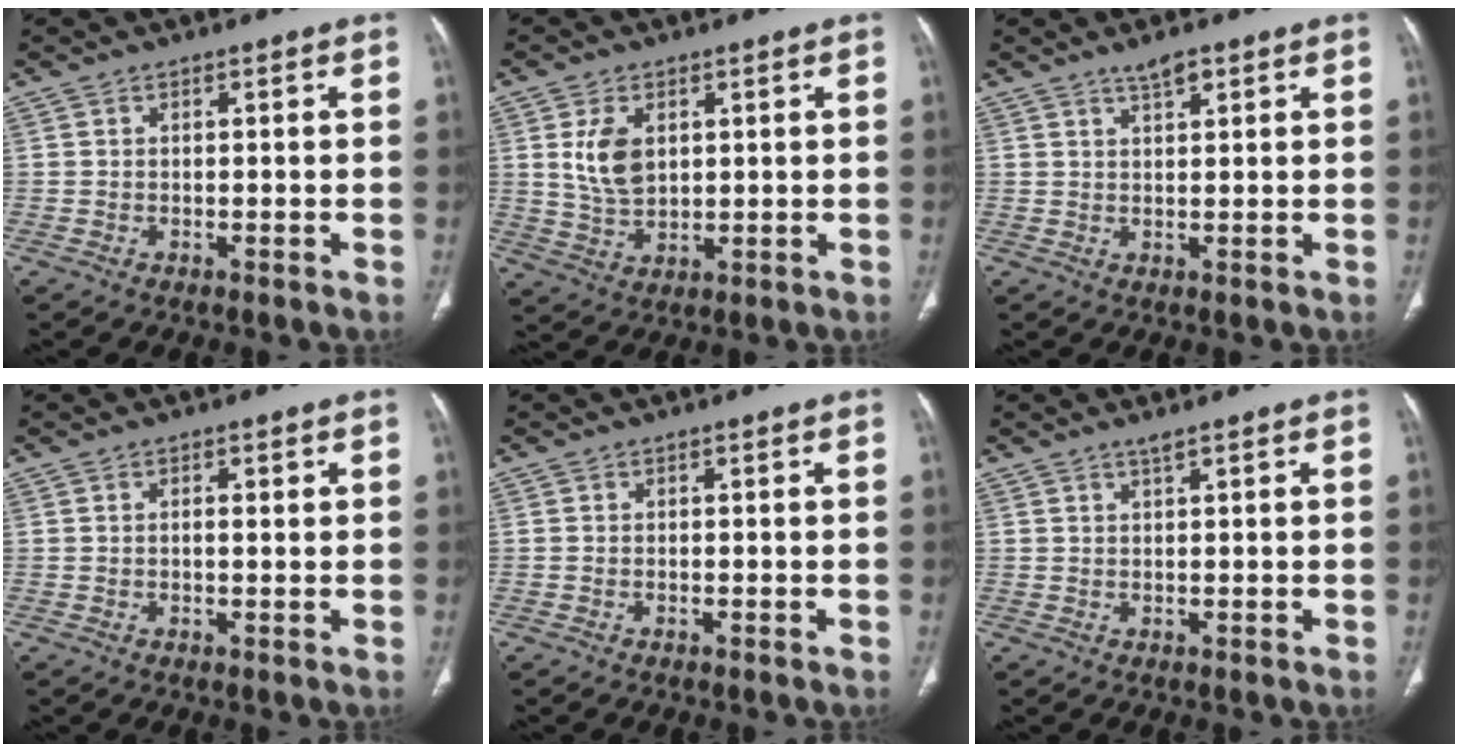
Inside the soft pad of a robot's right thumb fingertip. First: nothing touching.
{"total": 7.1, "force": [1.9, 4.4, 5.3], "torque": [-0.091, -0.010, 0.047]}
{"total": 2.8, "force": [1.9, 0.7, 1.9], "torque": [-0.032, -0.010, 0.033]}
{"total": 1.1, "force": [0.2, 0.4, 1.0], "torque": [-0.021, 0.001, 0.003]}
{"total": 0.0}
{"total": 1.0, "force": [0.7, -0.1, 0.6], "torque": [-0.012, -0.005, 0.013]}